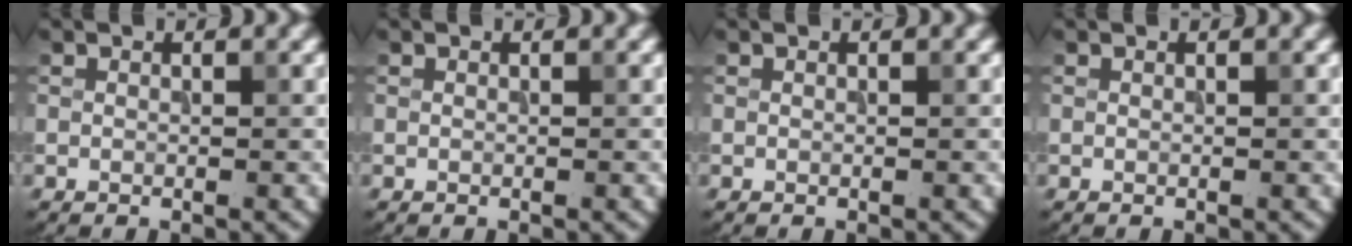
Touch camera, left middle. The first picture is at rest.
{"total": 0.0}
{"total": 0.0}
{"total": 0.0}